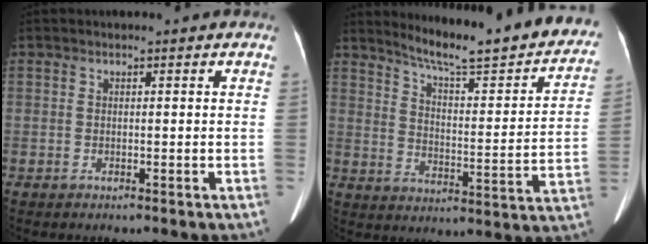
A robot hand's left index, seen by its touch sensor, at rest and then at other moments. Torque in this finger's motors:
{"motor_torque": [0.04, -0.33, 0.02, 0.02]}